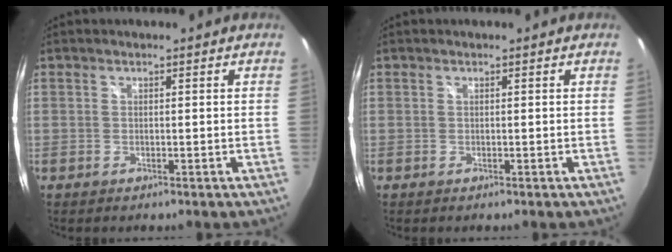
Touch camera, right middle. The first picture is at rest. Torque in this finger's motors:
{"motor_torque": [-0.59, -0.15, 0.05, 0.00]}